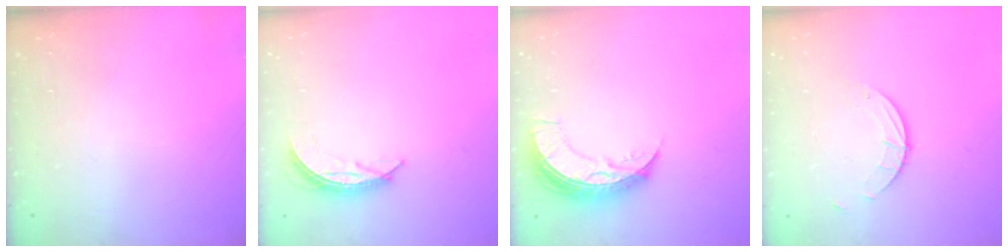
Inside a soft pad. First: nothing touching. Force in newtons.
{"total": 6.0, "press": 6.0, "slide": 0.4}
{"total": 9.0, "press": 9.0, "slide": 0.8}
{"total": 2.6, "press": 2.6, "slide": 0.3}